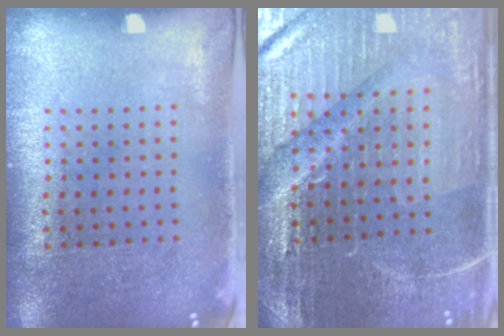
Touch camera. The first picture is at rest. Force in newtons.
{"total": 4.0, "press": 3.9, "slide": 0.8}